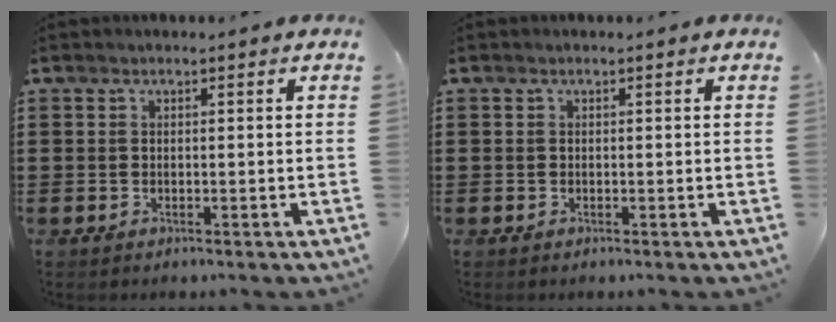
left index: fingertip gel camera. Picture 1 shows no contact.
{"total": 0.0}